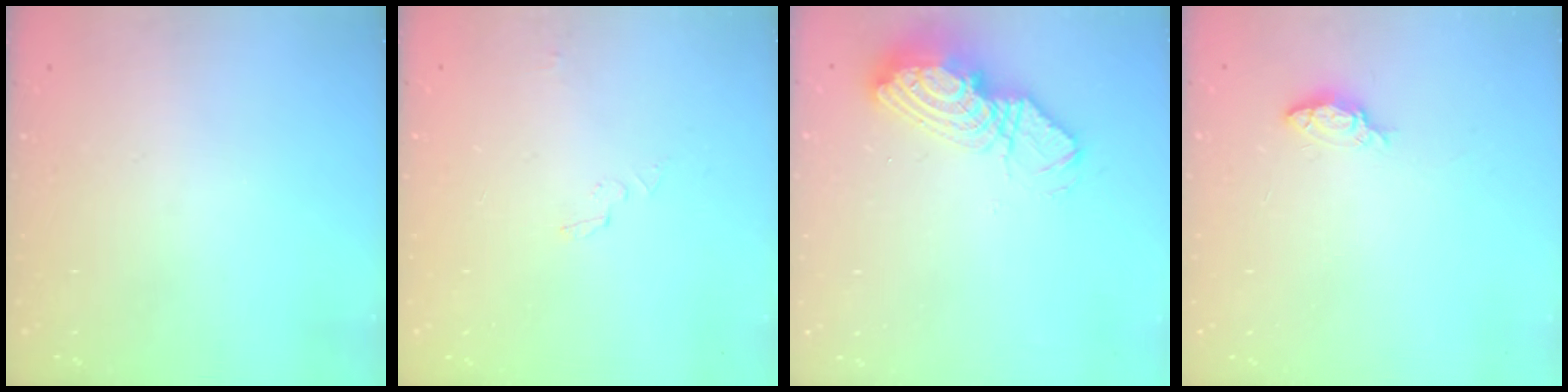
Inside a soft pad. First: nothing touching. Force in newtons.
{"total": 3.1, "press": 3.1, "slide": 0.2}
{"total": 13.0, "press": 12.9, "slide": 1.7}
{"total": 5.0, "press": 4.9, "slide": 0.8}